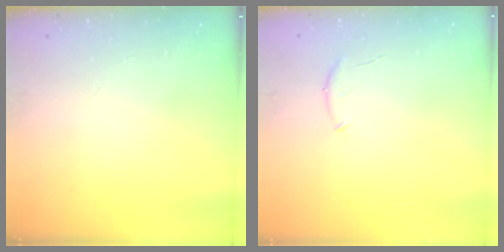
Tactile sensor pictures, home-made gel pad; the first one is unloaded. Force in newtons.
{"total": 6.1, "press": 6.0, "slide": 1.1}